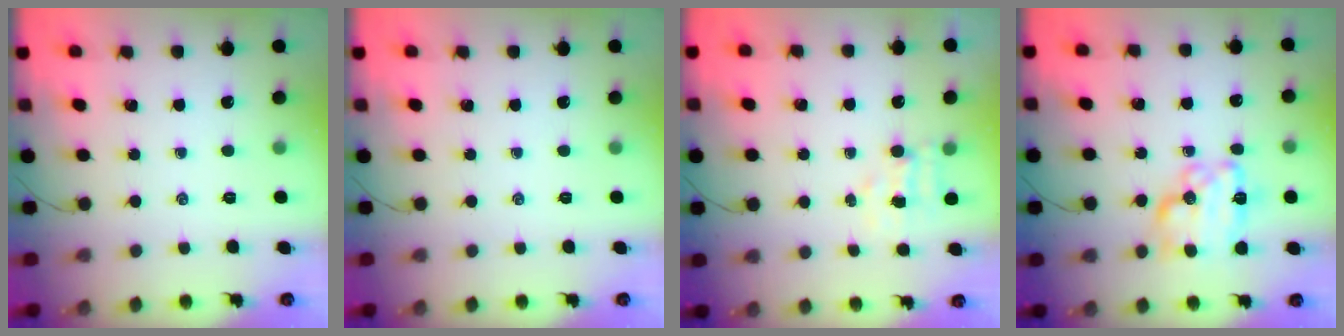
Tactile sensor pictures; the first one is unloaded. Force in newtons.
{"total": 0.0}
{"total": 3.8, "press": 3.7, "slide": 0.9}
{"total": 13.7, "press": 13.7, "slide": 0.5}